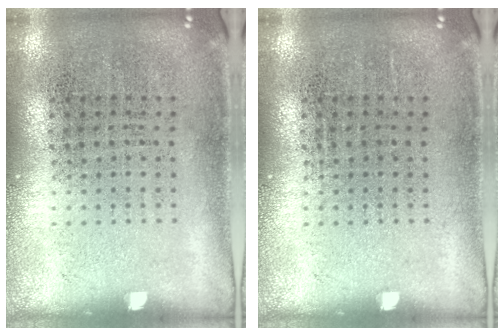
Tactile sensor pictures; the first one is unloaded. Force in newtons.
{"total": 0.0}